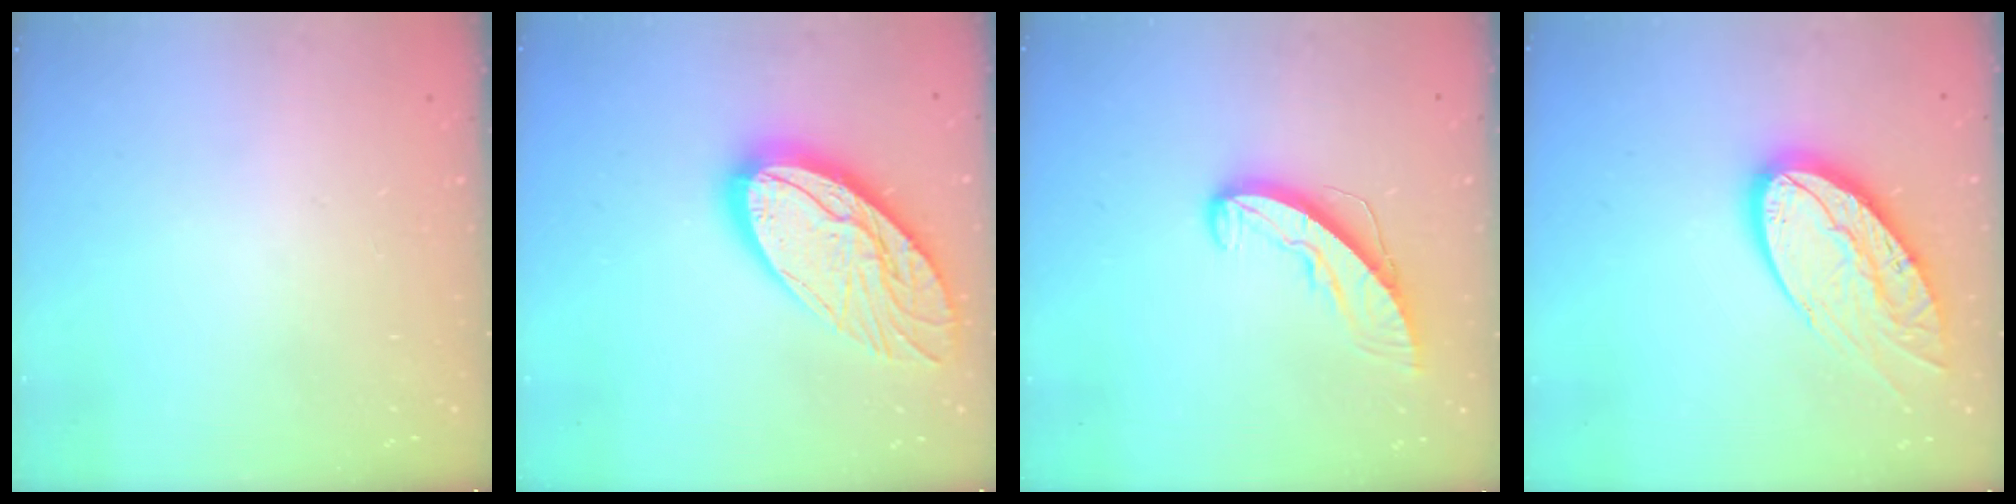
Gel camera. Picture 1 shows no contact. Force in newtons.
{"total": 22.4, "press": 22.3, "slide": 2.1}
{"total": 9.9, "press": 9.8, "slide": 0.6}
{"total": 17.6, "press": 17.5, "slide": 1.3}